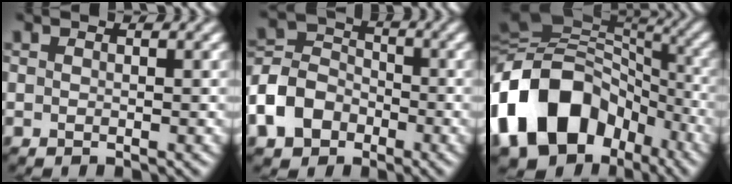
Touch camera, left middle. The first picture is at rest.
{"total": 7.2, "force": [-3.9, 5.2, 2.9], "torque": [-0.062, -0.001, -0.088]}
{"total": 15.9, "force": [-6.5, 11.0, 9.3], "torque": [-0.175, 0.006, -0.127]}